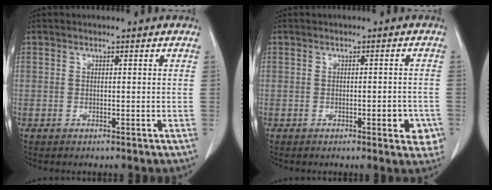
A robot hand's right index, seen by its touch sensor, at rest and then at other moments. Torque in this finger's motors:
{"motor_torque": [0.40, -0.33, 0.13, 0.04]}